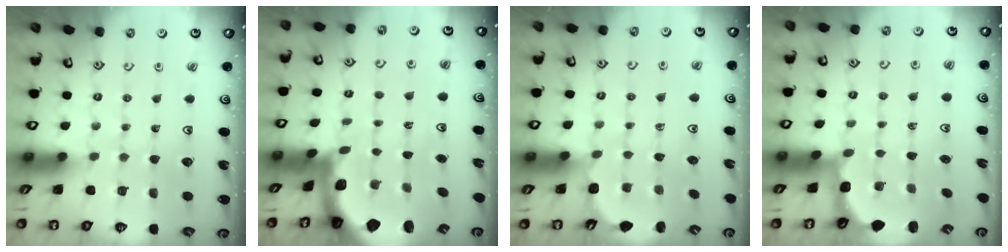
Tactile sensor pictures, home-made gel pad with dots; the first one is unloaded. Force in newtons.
{"total": 2.4, "press": 2.3, "slide": 0.5}
{"total": 2.5, "press": 2.1, "slide": 1.5}
{"total": 3.0, "press": 2.6, "slide": 1.5}